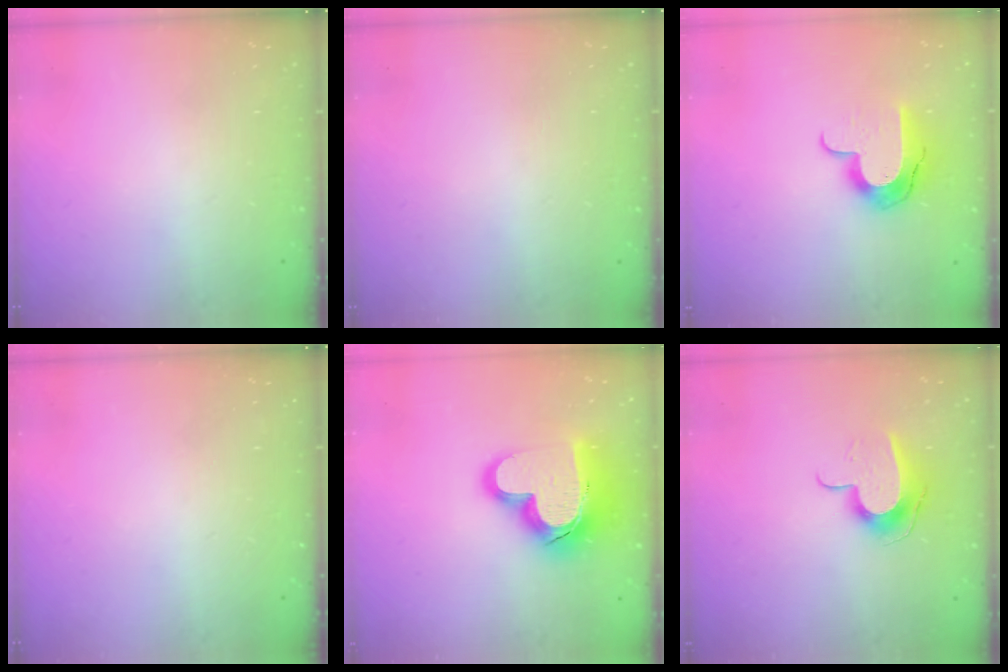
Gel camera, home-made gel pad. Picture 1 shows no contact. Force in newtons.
{"total": 0.8, "press": 0.8, "slide": 0.1}
{"total": 10.5, "press": 10.5, "slide": 0.8}
{"total": 0.0}
{"total": 20.9, "press": 20.8, "slide": 1.9}
{"total": 9.9, "press": 9.9, "slide": 0.4}